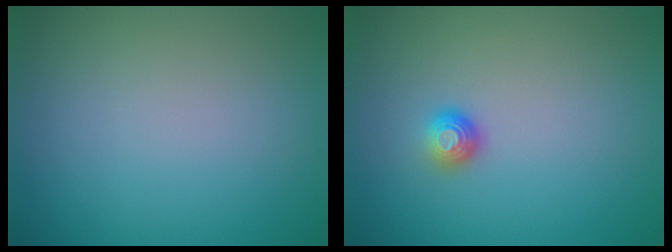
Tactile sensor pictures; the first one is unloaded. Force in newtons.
{"total": 1.3, "press": 1.0, "slide": 0.9}